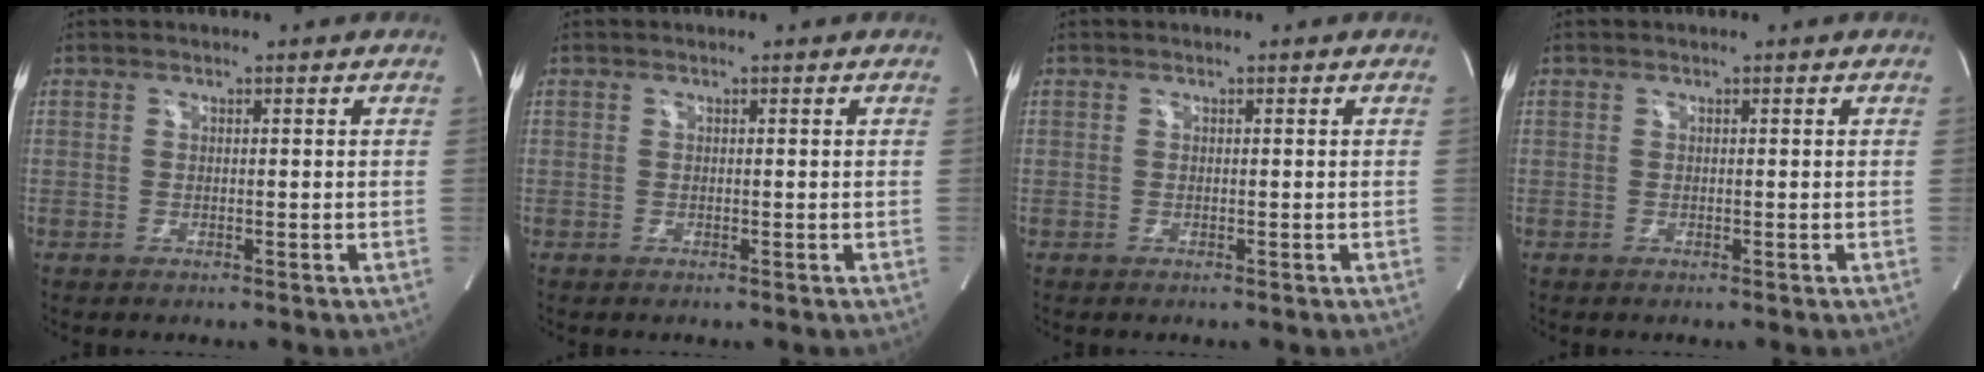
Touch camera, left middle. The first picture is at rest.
{"total": 0.0}
{"total": 0.0}
{"total": 0.0}